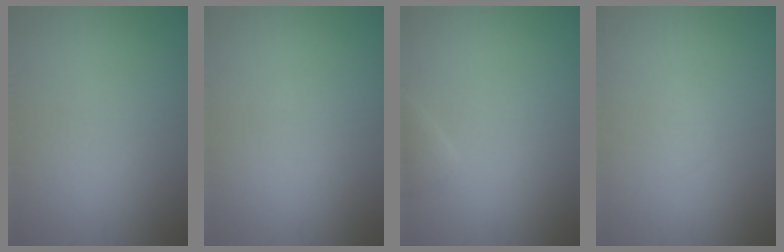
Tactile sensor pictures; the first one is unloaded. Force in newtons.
{"total": 0.0}
{"total": 1.0, "press": 1.0, "slide": 0.1}
{"total": 0.7, "press": 0.7, "slide": 0.1}